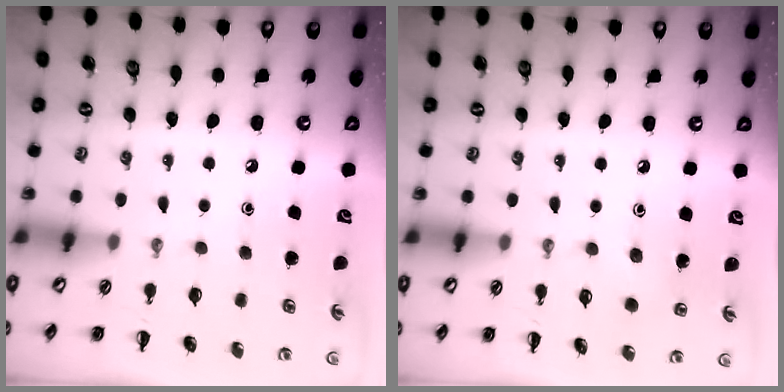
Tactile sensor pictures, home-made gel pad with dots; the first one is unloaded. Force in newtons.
{"total": 2.6, "press": 2.5, "slide": 0.8}